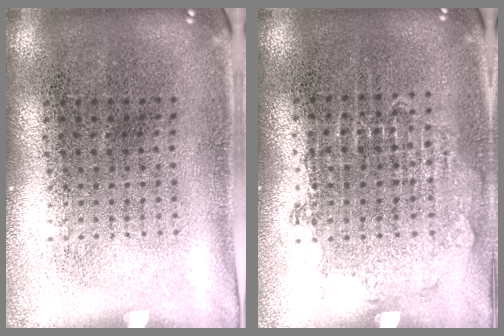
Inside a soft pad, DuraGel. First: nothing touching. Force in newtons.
{"total": 0.8, "press": 0.7, "slide": 0.2}